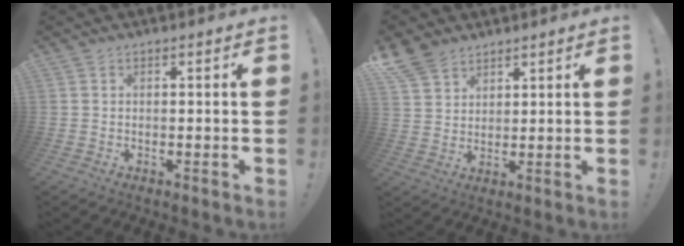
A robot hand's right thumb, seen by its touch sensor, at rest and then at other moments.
{"total": 7.9, "force": [5.8, 4.8, 2.5], "torque": [-0.049, -0.031, 0.116]}